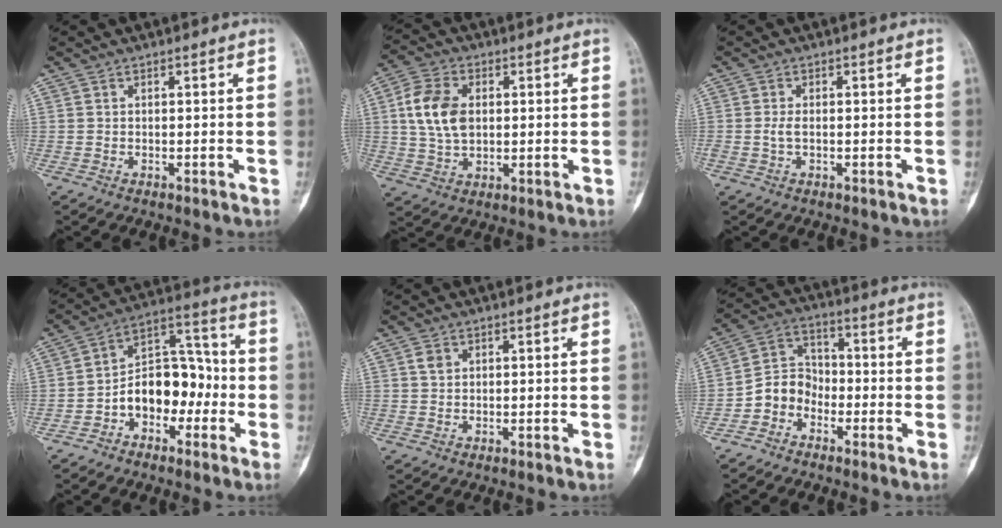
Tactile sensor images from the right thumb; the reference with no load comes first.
{"total": 10.5, "force": [1.6, 6.9, 7.7], "torque": [-0.147, 0.004, 0.033]}
{"total": 1.7, "force": [-0.2, 0.8, 1.4], "torque": [-0.034, 0.000, -0.002]}
{"total": 12.9, "force": [-3.4, 8.6, 9.0], "torque": [-0.108, 0.057, -0.065]}
{"total": 0.9, "force": [0.3, 0.7, 0.5], "torque": [-0.003, 0.001, 0.004]}
{"total": 7.0, "force": [-3.2, 5.7, 2.5], "torque": [-0.024, 0.041, -0.072]}